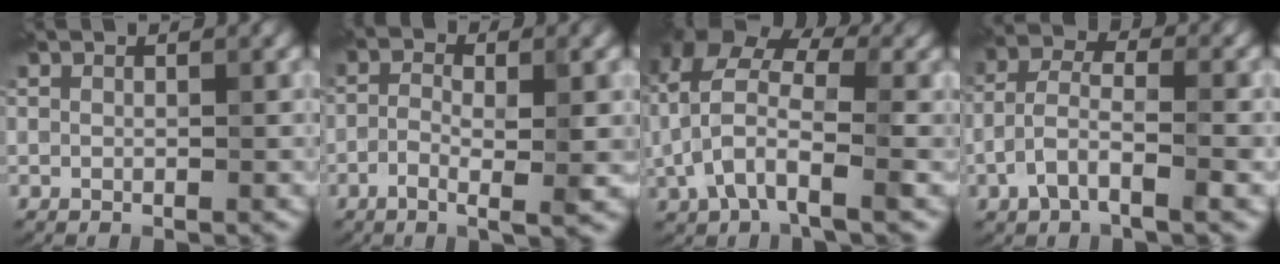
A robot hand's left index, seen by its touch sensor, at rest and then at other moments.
{"total": 5.1, "force": [-1.3, 1.2, 4.8], "torque": [-0.086, -0.004, -0.024]}
{"total": 8.0, "force": [0.2, 4.1, 6.9], "torque": [-0.140, 0.014, -0.007]}
{"total": 5.1, "force": [-1.8, 2.2, 4.2], "torque": [-0.092, 0.007, -0.040]}